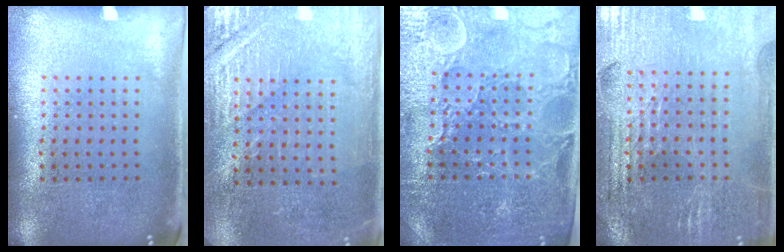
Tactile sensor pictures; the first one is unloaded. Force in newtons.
{"total": 2.9, "press": 2.9, "slide": 0.2}
{"total": 4.3, "press": 4.1, "slide": 1.3}
{"total": 2.8, "press": 2.8, "slide": 0.4}